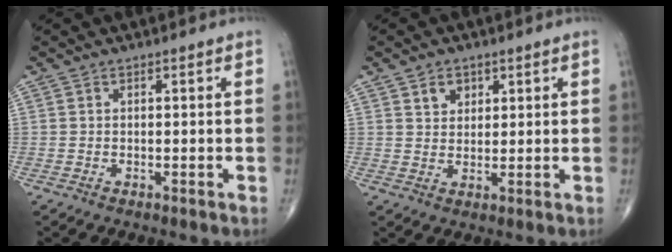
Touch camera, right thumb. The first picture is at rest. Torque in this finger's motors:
{"motor_torque": [0.00, 0.10, -0.01, 0.30, 0.07]}